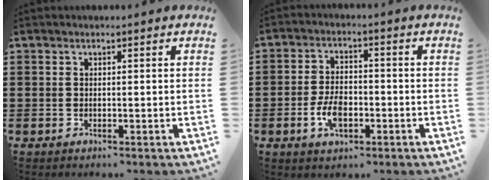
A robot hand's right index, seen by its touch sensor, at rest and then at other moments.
{"total": 5.5, "force": [-1.8, 3.0, 4.1], "torque": [-0.098, 0.000, -0.038]}